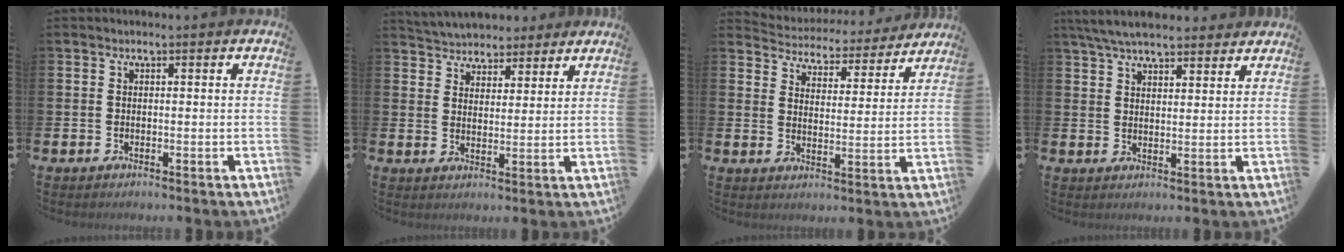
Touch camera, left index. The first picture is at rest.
{"total": 5.0, "force": [4.8, 1.6, -0.5], "torque": [-0.007, -0.030, 0.085]}
{"total": 4.5, "force": [4.3, 1.2, -0.1], "torque": [-0.017, -0.043, 0.068]}
{"total": 6.0, "force": [5.6, 1.3, 1.8], "torque": [-0.044, -0.018, 0.102]}